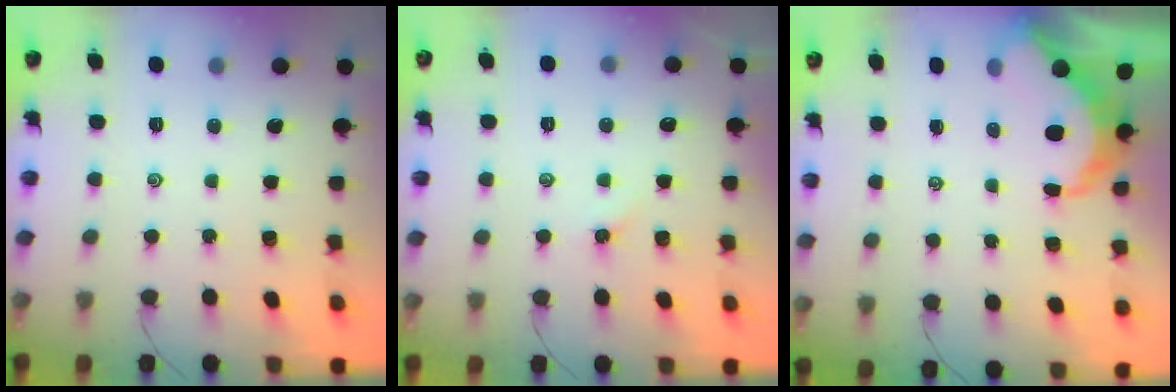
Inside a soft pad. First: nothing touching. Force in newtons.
{"total": 2.6, "press": 2.5, "slide": 0.5}
{"total": 6.3, "press": 6.3, "slide": 0.8}